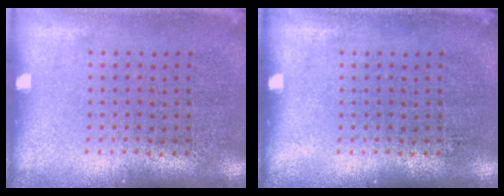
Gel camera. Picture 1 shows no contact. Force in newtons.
{"total": 0.0}